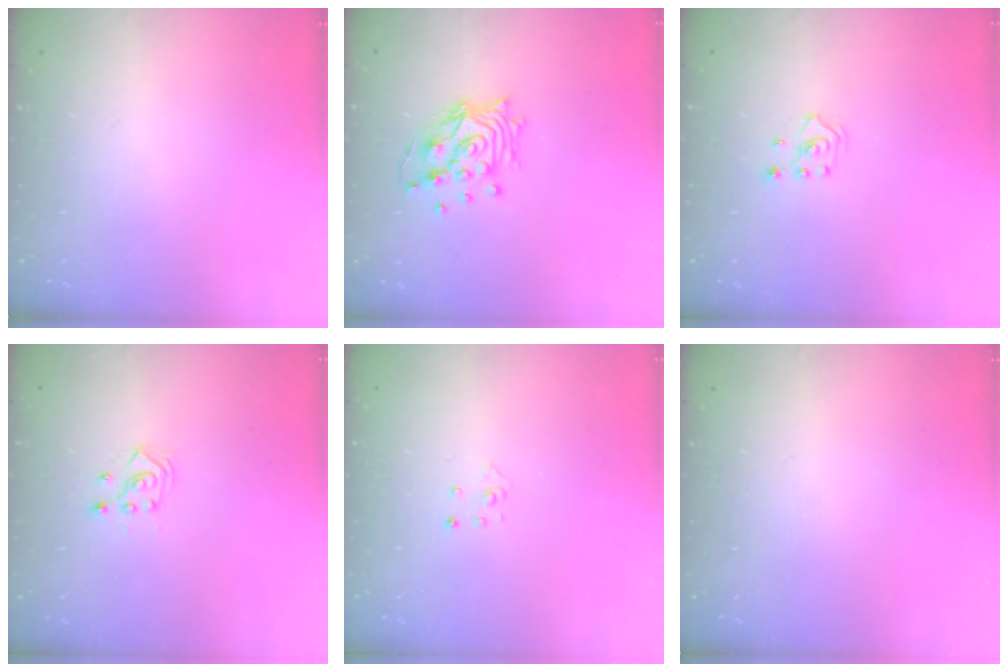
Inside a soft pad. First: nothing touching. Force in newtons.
{"total": 12.8, "press": 12.8, "slide": 1.3}
{"total": 2.0, "press": 1.8, "slide": 0.9}
{"total": 2.9, "press": 2.9, "slide": 0.3}
{"total": 2.8, "press": 2.8, "slide": 0.3}
{"total": 0.0}